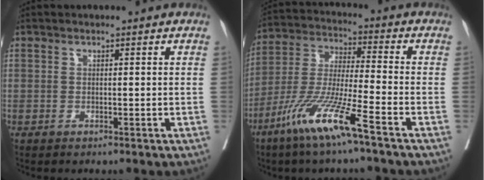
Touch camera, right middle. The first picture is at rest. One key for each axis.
{"total": 12.4, "fx": -7.4, "fy": -0.3, "fz": 9.9, "tx": -0.206, "ty": -0.029, "tz": -0.152}